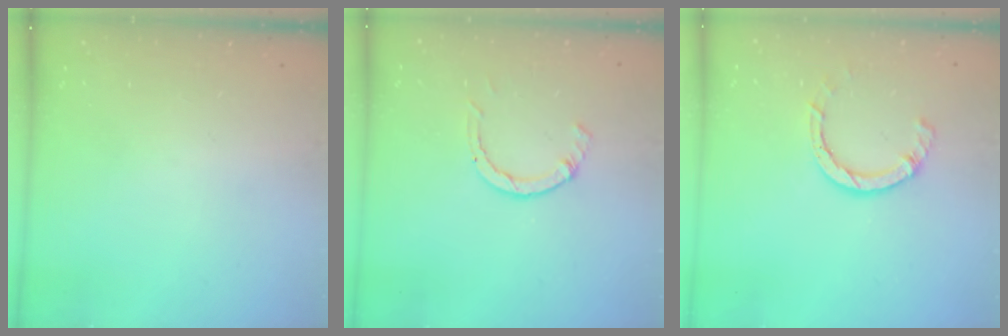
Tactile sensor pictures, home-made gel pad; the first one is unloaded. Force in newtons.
{"total": 2.3, "press": 2.3, "slide": 0.3}
{"total": 6.2, "press": 6.2, "slide": 0.9}